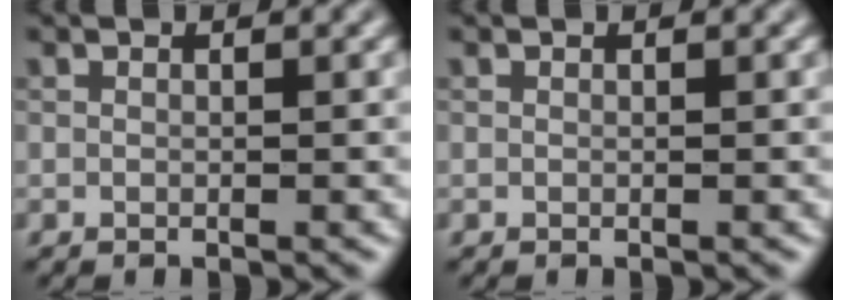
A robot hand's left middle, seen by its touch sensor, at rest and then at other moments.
{"total": 0.0}